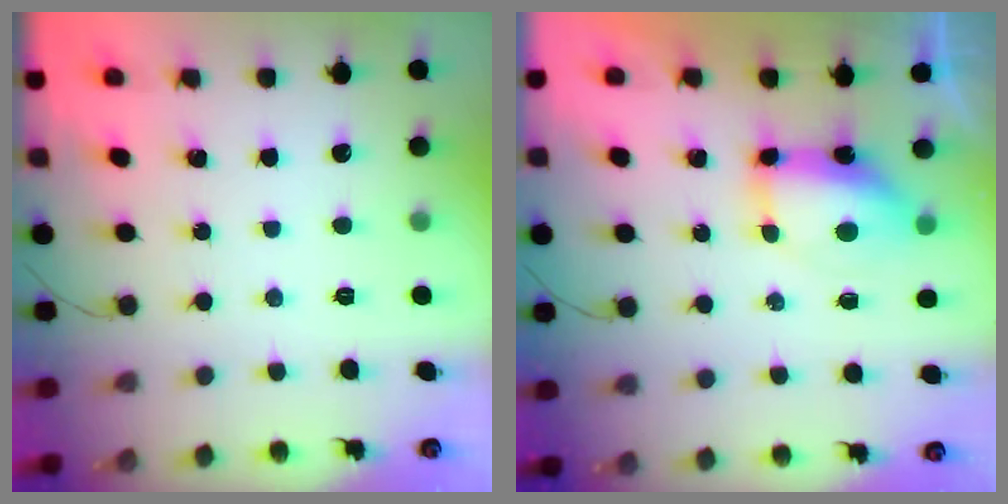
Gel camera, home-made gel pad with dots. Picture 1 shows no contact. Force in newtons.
{"total": 8.0, "press": 7.9, "slide": 1.1}